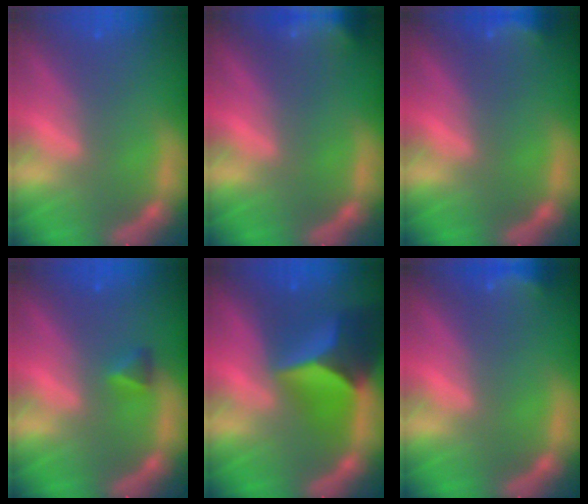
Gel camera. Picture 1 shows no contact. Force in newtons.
{"total": 6.5}
{"total": 3.0}
{"total": 1.4}
{"total": 8.9}
{"total": 3.0}